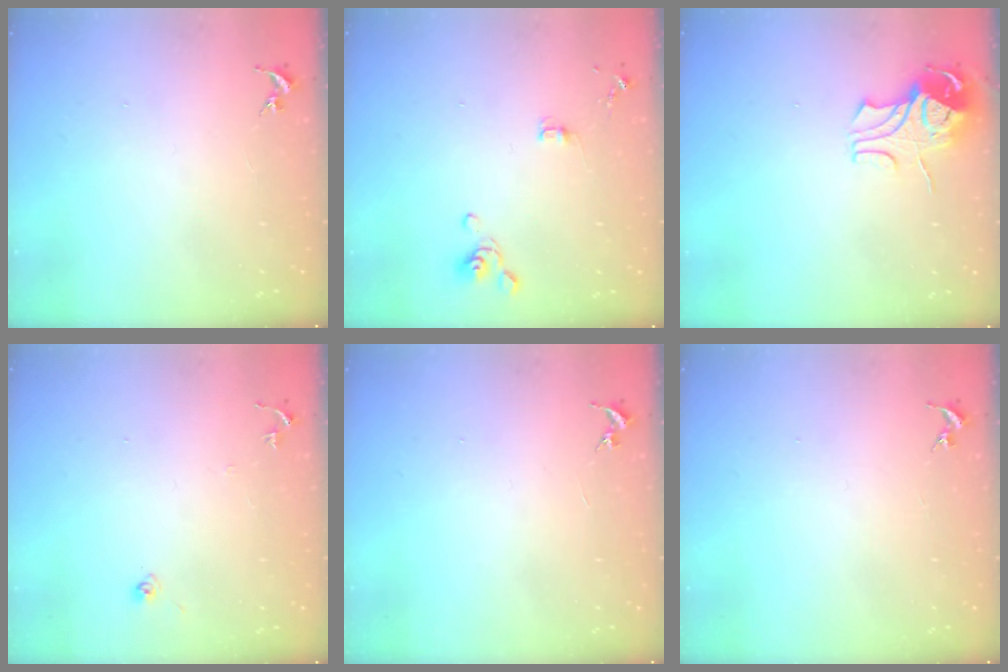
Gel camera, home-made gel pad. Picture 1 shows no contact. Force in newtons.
{"total": 4.1, "press": 3.9, "slide": 1.4}
{"total": 9.4, "press": 9.4, "slide": 1.1}
{"total": 6.2, "press": 6.1, "slide": 0.5}
{"total": 0.0}
{"total": 0.0}